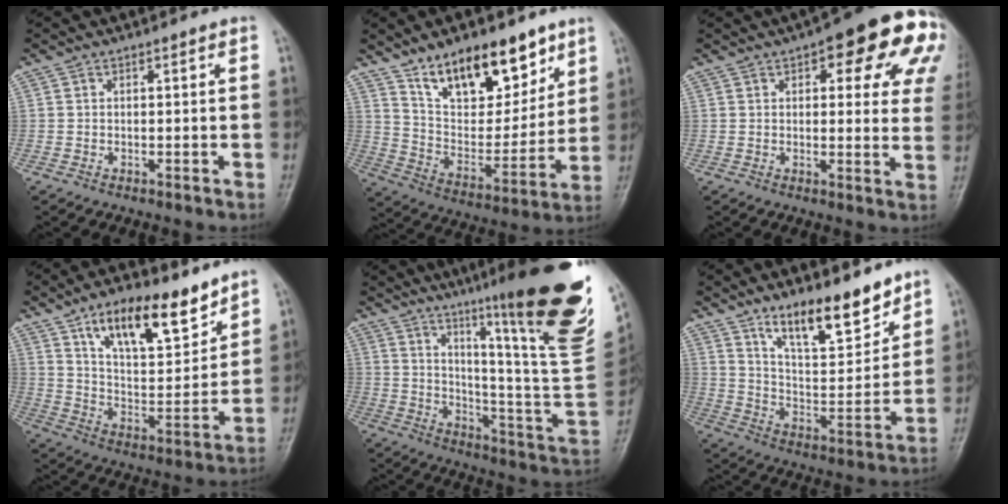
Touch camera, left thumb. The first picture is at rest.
{"total": 18.8, "force": [12.4, 8.8, 11.1], "torque": [-0.117, -0.068, 0.218]}
{"total": 19.2, "force": [8.5, 7.3, 15.5], "torque": [-0.152, -0.011, 0.091]}
{"total": 16.5, "force": [10.8, 6.4, 10.7], "torque": [-0.138, -0.062, 0.192]}
{"total": 30.8, "force": [17.6, 3.4, 25.1], "torque": [-0.298, -0.085, 0.265]}
{"total": 14.5, "force": [10.7, 4.6, 8.7], "torque": [-0.108, -0.080, 0.190]}